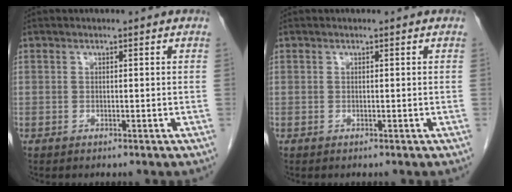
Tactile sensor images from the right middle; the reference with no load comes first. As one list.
[{"total": 0.0}]